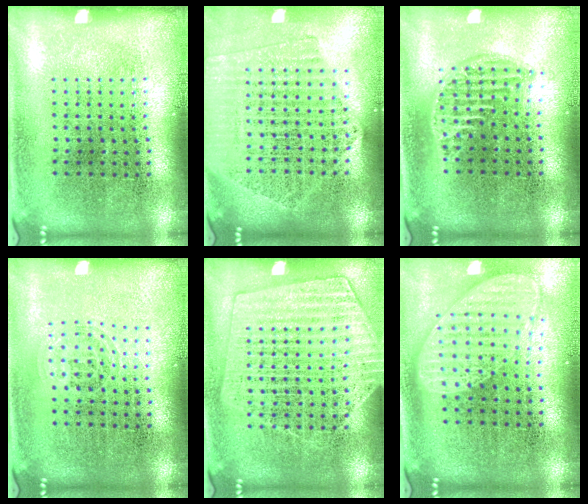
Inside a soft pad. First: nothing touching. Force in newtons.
{"total": 2.1, "press": 1.9, "slide": 0.9}
{"total": 1.3, "press": 1.1, "slide": 0.6}
{"total": 1.0, "press": 0.6, "slide": 0.7}
{"total": 1.4, "press": 1.4, "slide": 0.3}
{"total": 1.9, "press": 1.5, "slide": 1.2}